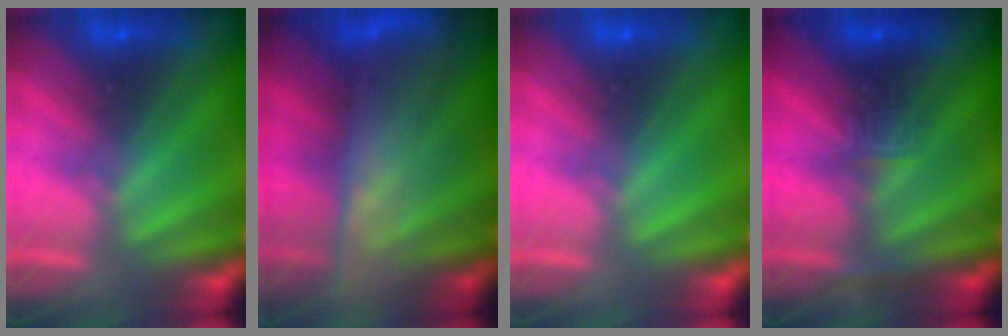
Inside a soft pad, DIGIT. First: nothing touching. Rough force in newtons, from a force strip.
{"total": 6.6}
{"total": 0.0}
{"total": 4.5}